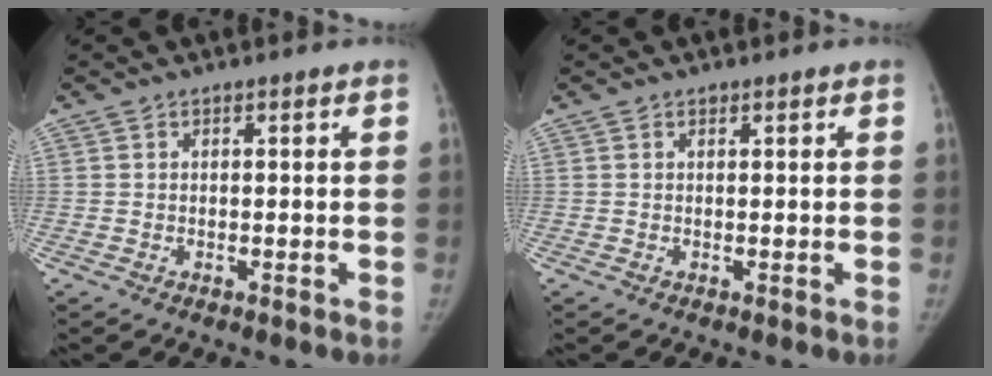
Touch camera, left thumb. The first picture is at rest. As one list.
[{"total": 0.5, "force": [0.4, 0.3, 0.1], "torque": [-0.002, -0.003, 0.005]}]